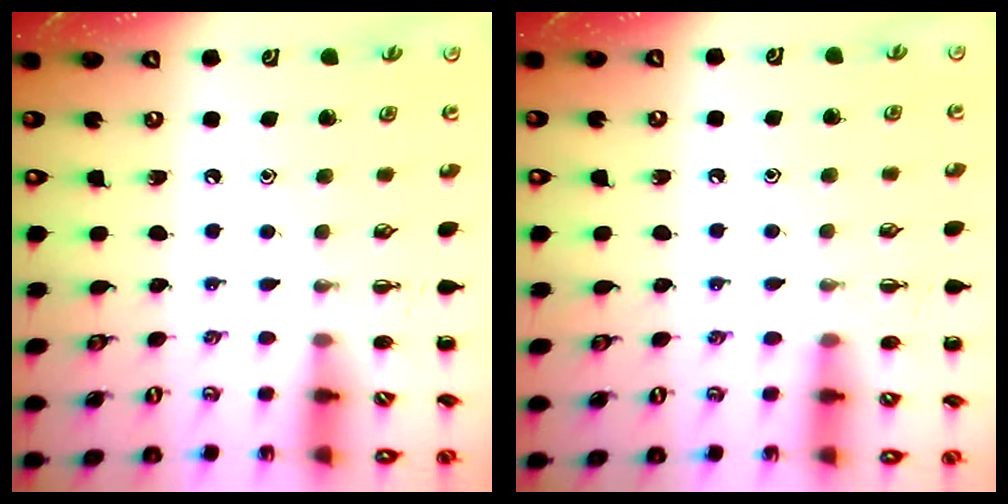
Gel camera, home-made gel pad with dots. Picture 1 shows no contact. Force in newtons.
{"total": 7.3, "press": 6.9, "slide": 2.5}